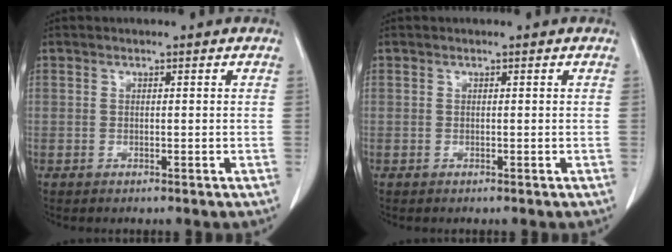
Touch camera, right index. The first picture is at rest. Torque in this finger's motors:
{"motor_torque": [0.00, 0.00, 0.00, 0.00]}